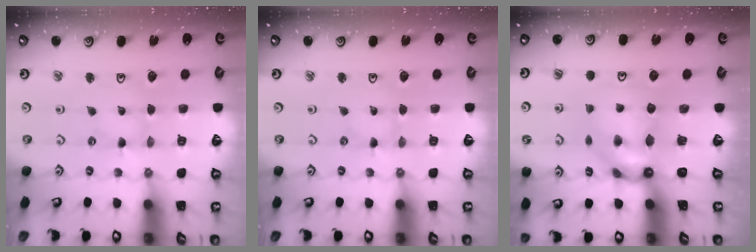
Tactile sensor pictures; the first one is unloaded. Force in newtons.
{"total": 0.0}
{"total": 8.3, "press": 8.3, "slide": 0.8}